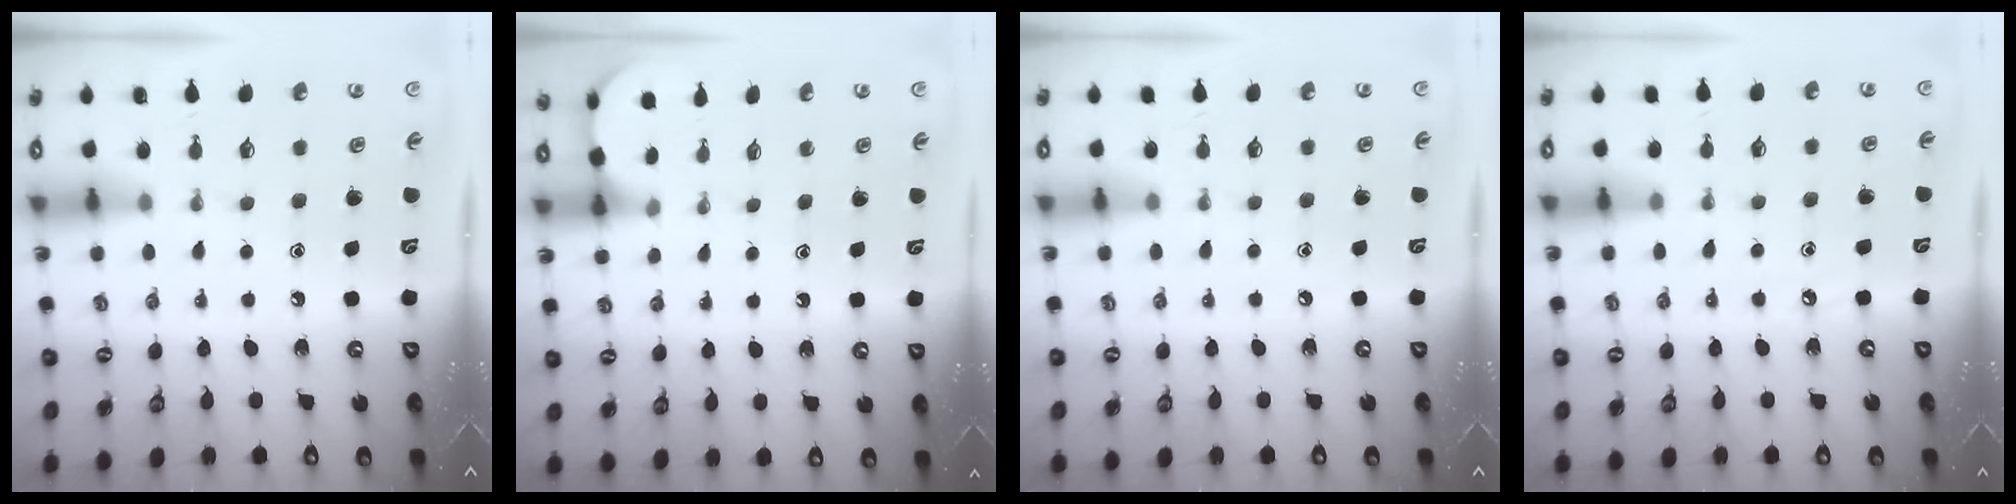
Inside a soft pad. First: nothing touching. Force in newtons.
{"total": 1.8, "press": 1.8, "slide": 0.1}
{"total": 1.5, "press": 1.5, "slide": 0.2}
{"total": 3.2, "press": 3.2, "slide": 0.4}